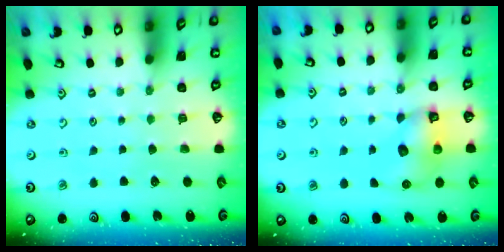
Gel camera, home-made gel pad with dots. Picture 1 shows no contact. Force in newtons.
{"total": 8.0, "press": 8.0, "slide": 0.4}